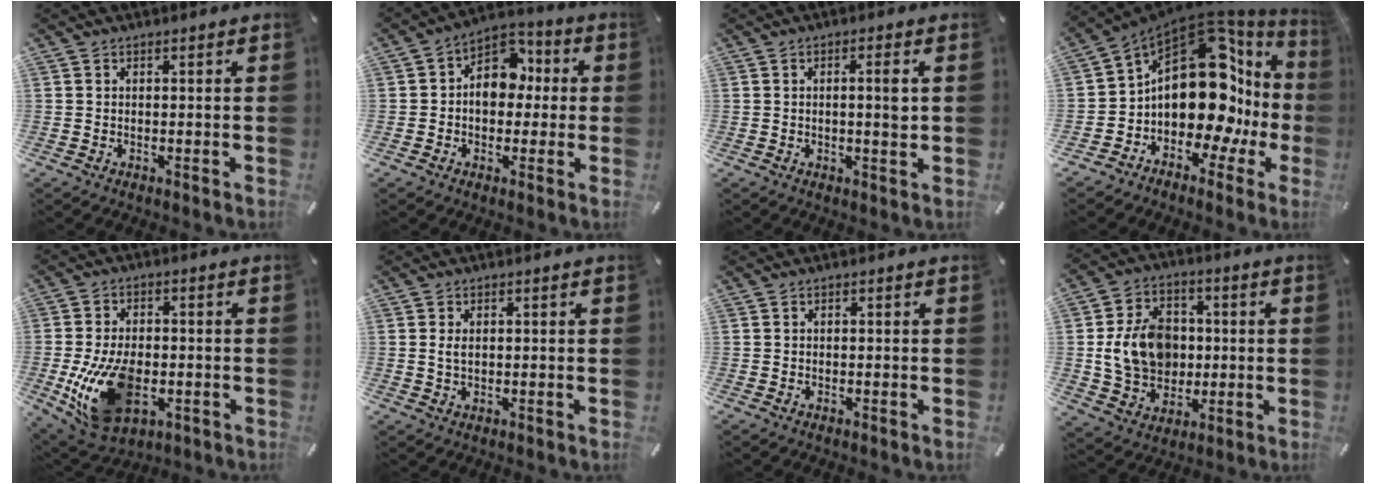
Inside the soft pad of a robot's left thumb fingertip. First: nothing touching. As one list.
[{"total": 9.1, "force": [-0.4, 7.6, 5.1], "torque": [-0.077, 0.003, -0.012]}, {"total": 4.1, "force": [0.3, 0.5, 4.0], "torque": [-0.067, -0.005, 0.001]}, {"total": 18.9, "force": [3.3, 12.0, 14.2], "torque": [-0.253, -0.057, 0.059]}, {"total": 16.3, "force": [-3.5, 10.4, 12.1], "torque": [-0.243, -0.004, -0.057]}, {"total": 1.8, "force": [0.3, 1.2, 1.3], "torque": [-0.029, 0.005, 0.005]}, {"total": 0.0}, {"total": 14.0, "force": [0.0, 11.6, 7.9], "torque": [-0.164, 0.019, 0.005]}]